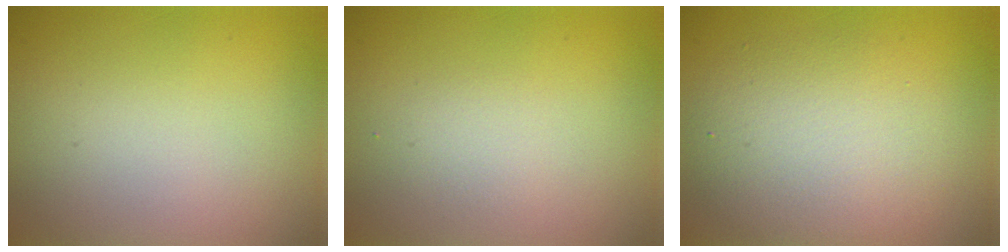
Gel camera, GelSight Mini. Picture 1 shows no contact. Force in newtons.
{"total": 1.3, "press": 1.3, "slide": 0.1}
{"total": 5.1, "press": 5.1, "slide": 0.3}